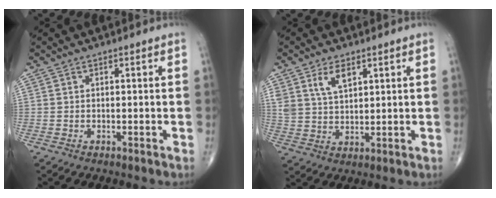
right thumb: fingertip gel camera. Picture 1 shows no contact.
{"total": 5.9, "force": [3.1, 3.1, 3.9], "torque": [-0.062, -0.015, 0.064]}